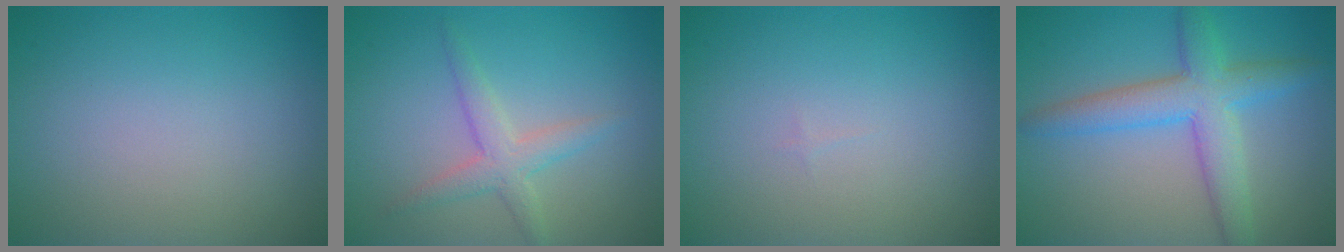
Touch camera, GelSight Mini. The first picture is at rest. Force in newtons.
{"total": 2.6, "press": 2.6, "slide": 0.1}
{"total": 0.0}
{"total": 5.4, "press": 5.4, "slide": 0.1}